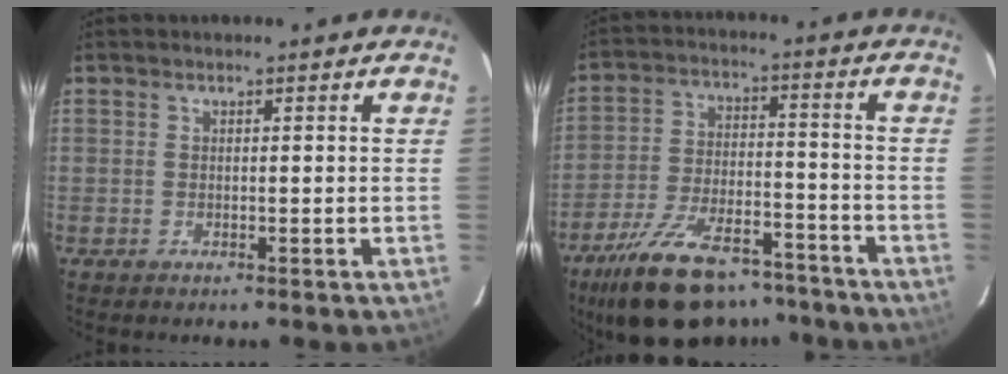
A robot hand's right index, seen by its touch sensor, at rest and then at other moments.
{"total": 20.2, "force": [-15.4, 8.3, 10.1], "torque": [-0.202, -0.011, -0.234]}